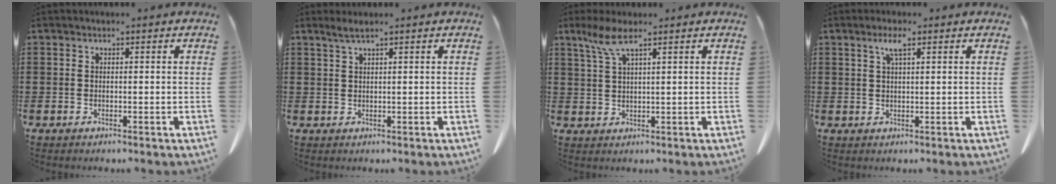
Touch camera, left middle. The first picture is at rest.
{"total": 1.5, "force": [1.1, -0.3, 0.9], "torque": [-0.019, -0.002, 0.020]}
{"total": 4.7, "force": [2.8, 0.7, 3.7], "torque": [-0.079, 0.003, 0.050]}
{"total": 2.6, "force": [1.4, 0.4, 2.2], "torque": [-0.046, 0.006, 0.022]}